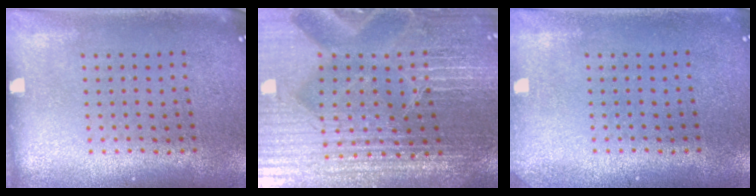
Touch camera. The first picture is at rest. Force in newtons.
{"total": 5.4, "press": 5.1, "slide": 1.8}
{"total": 1.0, "press": 1.0, "slide": 0.1}